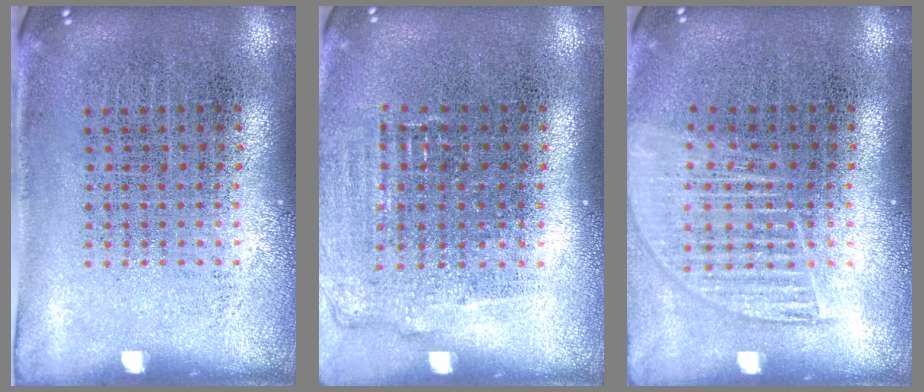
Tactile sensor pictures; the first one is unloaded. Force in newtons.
{"total": 1.1, "press": 1.1, "slide": 0.4}
{"total": 1.4, "press": 1.3, "slide": 0.5}